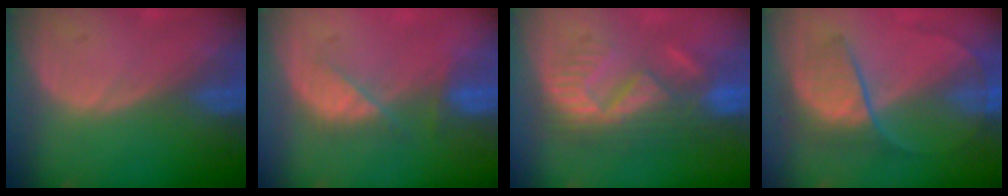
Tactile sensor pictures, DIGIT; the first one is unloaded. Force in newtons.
{"total": 4.1, "press": 4.1, "slide": 0.5}
{"total": 9.0, "press": 8.4, "slide": 3.2}
{"total": 6.7, "press": 6.5, "slide": 1.7}